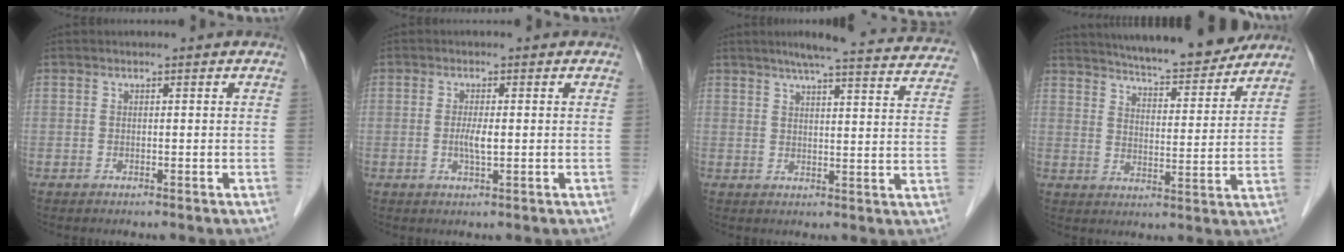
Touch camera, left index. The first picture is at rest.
{"total": 2.3, "force": [-0.1, 0.3, 2.3], "torque": [-0.049, -0.002, -0.002]}
{"total": 21.5, "force": [19.4, 1.9, 9.2], "torque": [-0.117, -0.011, 0.224]}
{"total": 16.2, "force": [14.8, 1.8, 6.3], "torque": [-0.095, -0.004, 0.208]}